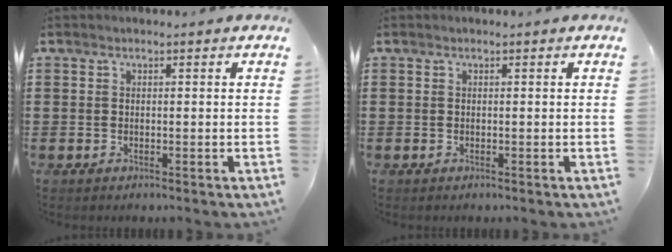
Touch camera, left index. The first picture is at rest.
{"total": 0.0}